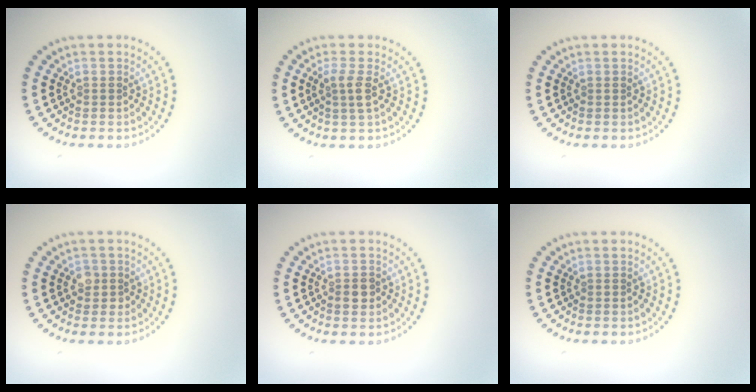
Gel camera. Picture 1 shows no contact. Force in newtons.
{"total": 1.8, "press": 1.5, "slide": 1.0}
{"total": 0.0}
{"total": 1.4, "press": 1.3, "slide": 0.6}
{"total": 1.4, "press": 1.3, "slide": 0.3}
{"total": 0.0}